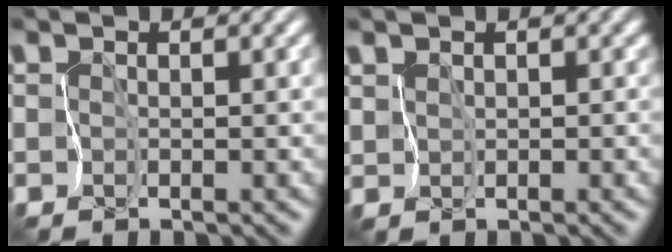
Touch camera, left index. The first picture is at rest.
{"total": 1.2, "force": [0.5, 1.1, 0.2], "torque": [-0.008, 0.007, 0.013]}